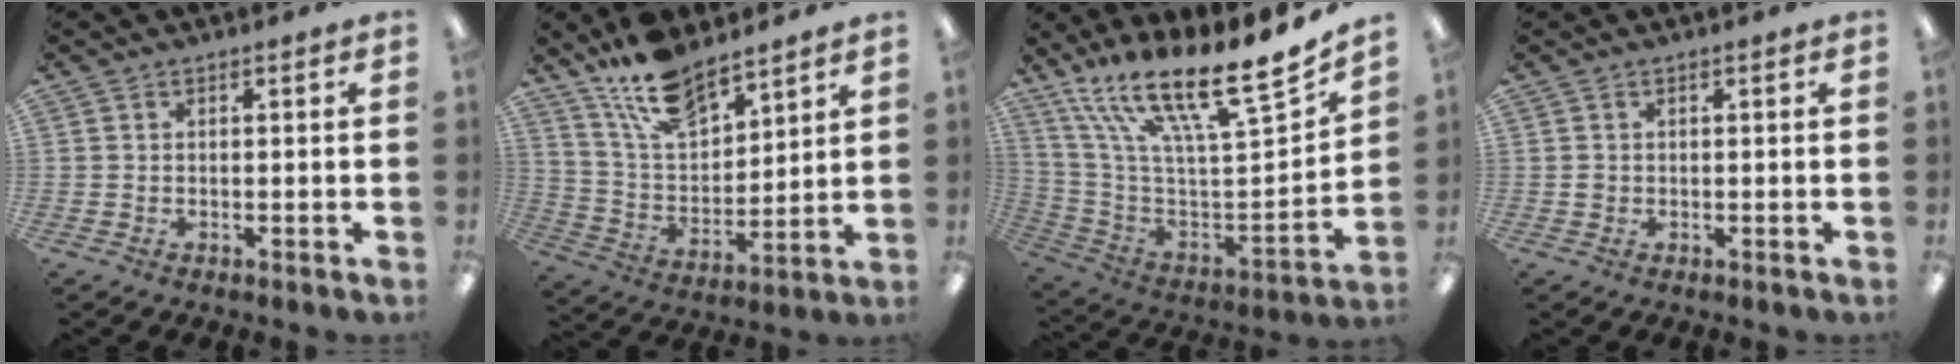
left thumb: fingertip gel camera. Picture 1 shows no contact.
{"total": 14.5, "force": [11.6, 5.9, 6.5], "torque": [-0.132, -0.061, 0.214]}
{"total": 22.0, "force": [15.9, 4.4, 14.5], "torque": [-0.237, -0.124, 0.260]}
{"total": 0.8, "force": [0.1, 0.8, 0.2], "torque": [-0.006, 0.005, 0.001]}